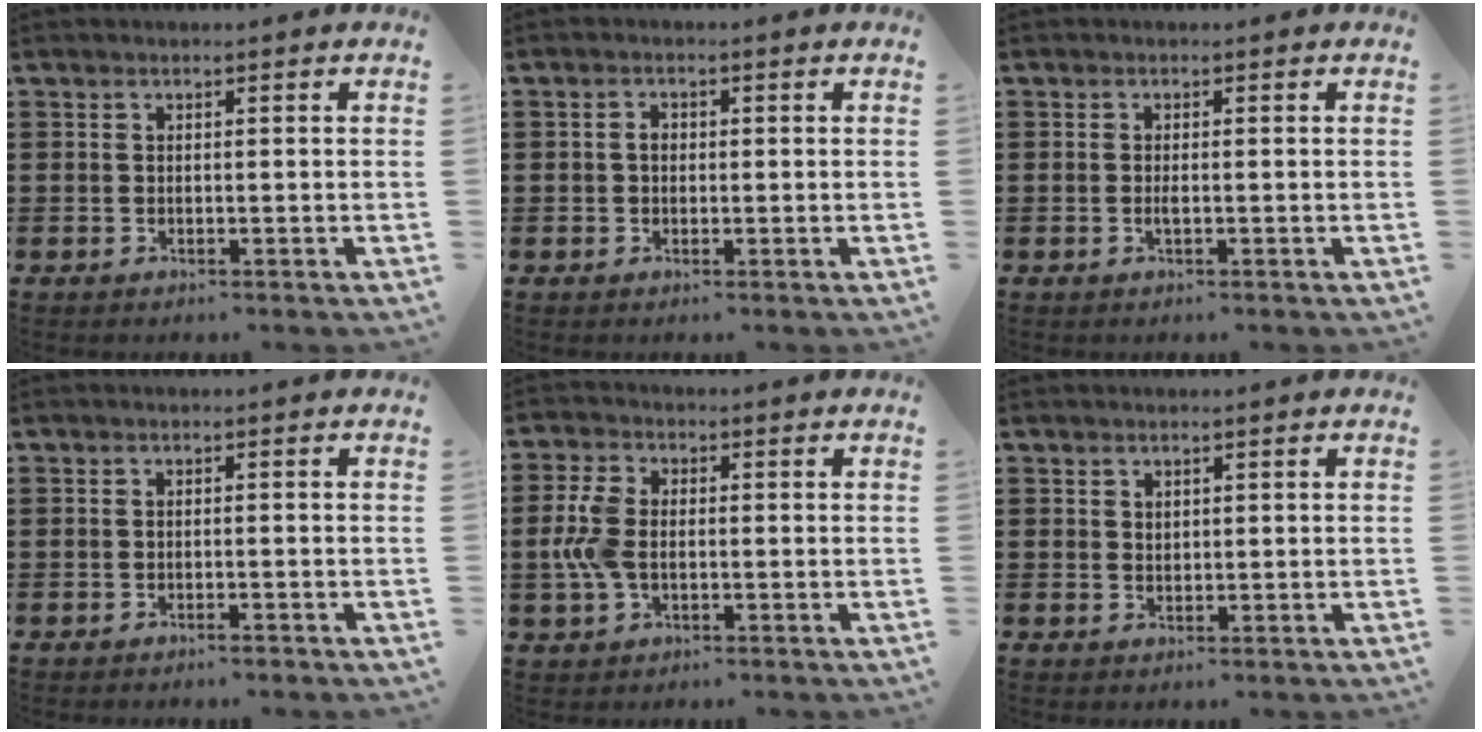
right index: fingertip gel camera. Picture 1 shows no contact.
{"total": 1.7, "force": [0.0, 1.2, 1.2], "torque": [-0.024, 0.007, -0.001]}
{"total": 0.9, "force": [-0.2, 0.2, 0.8], "torque": [-0.023, -0.006, -0.004]}
{"total": 0.8, "force": [-0.6, 0.1, 0.4], "torque": [-0.010, -0.003, -0.012]}
{"total": 6.0, "force": [-0.6, 3.8, 4.6], "torque": [-0.121, -0.002, -0.018]}
{"total": 1.1, "force": [0.9, 0.7, 0.2], "torque": [-0.005, 0.002, 0.018]}